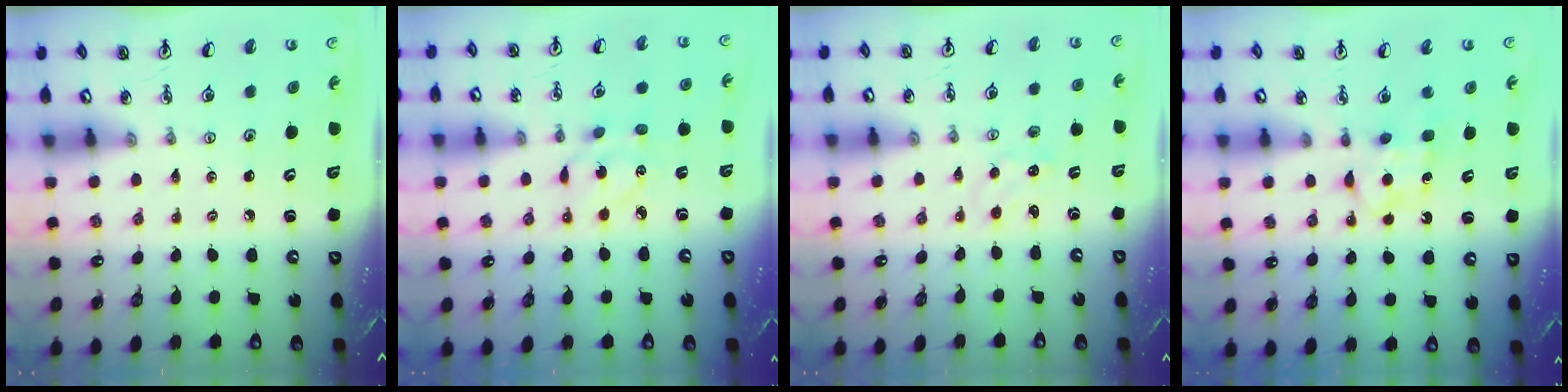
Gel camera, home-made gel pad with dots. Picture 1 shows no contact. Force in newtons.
{"total": 5.6, "press": 5.6, "slide": 0.3}
{"total": 0.9, "press": 0.8, "slide": 0.2}
{"total": 6.3, "press": 6.3, "slide": 0.5}